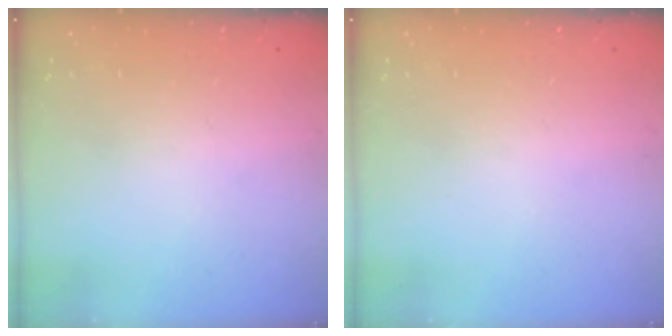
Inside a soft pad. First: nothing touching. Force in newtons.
{"total": 0.0}